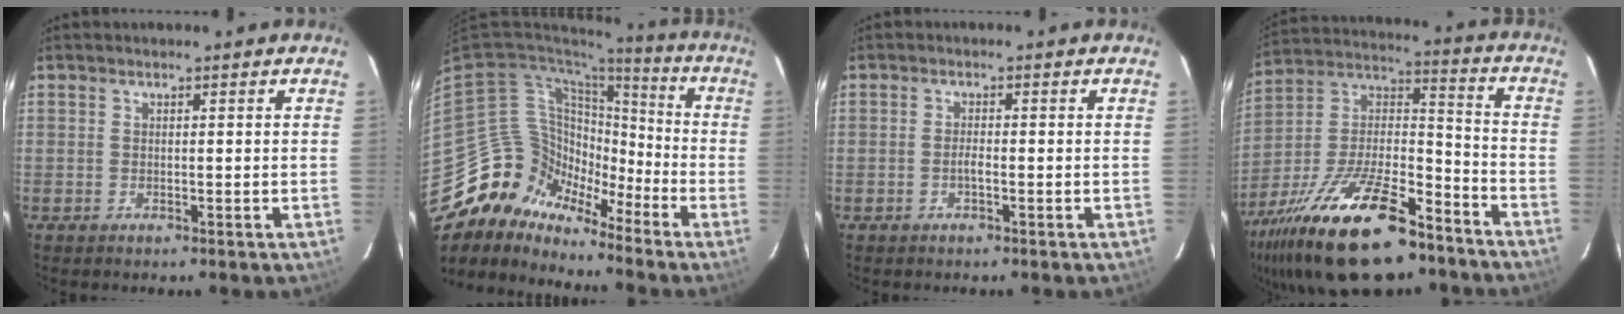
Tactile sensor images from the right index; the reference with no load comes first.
{"total": 13.0, "force": [-10.7, 7.2, 1.3], "torque": [-0.029, 0.041, -0.207]}
{"total": 1.4, "force": [-0.7, 0.2, 1.2], "torque": [-0.025, 0.002, -0.014]}
{"total": 27.8, "force": [-18.4, 10.3, 18.1], "torque": [-0.350, -0.014, -0.300]}